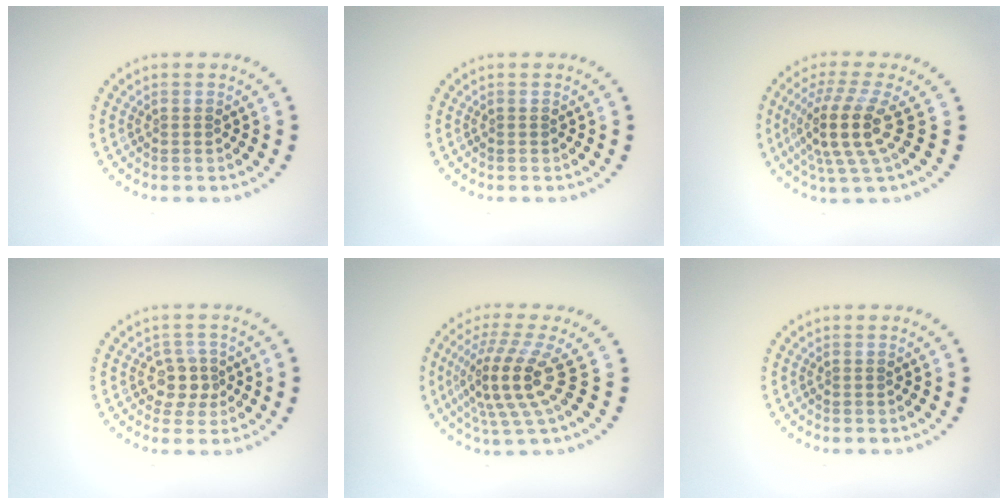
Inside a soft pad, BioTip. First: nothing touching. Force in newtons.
{"total": 0.0}
{"total": 4.9, "press": 3.6, "slide": 3.3}
{"total": 2.5, "press": 2.2, "slide": 1.2}
{"total": 4.9, "press": 3.7, "slide": 3.3}
{"total": 0.0}